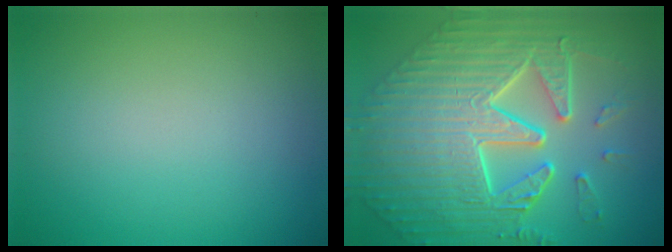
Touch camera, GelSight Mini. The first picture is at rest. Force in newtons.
{"total": 10.8, "press": 7.4, "slide": 7.9}